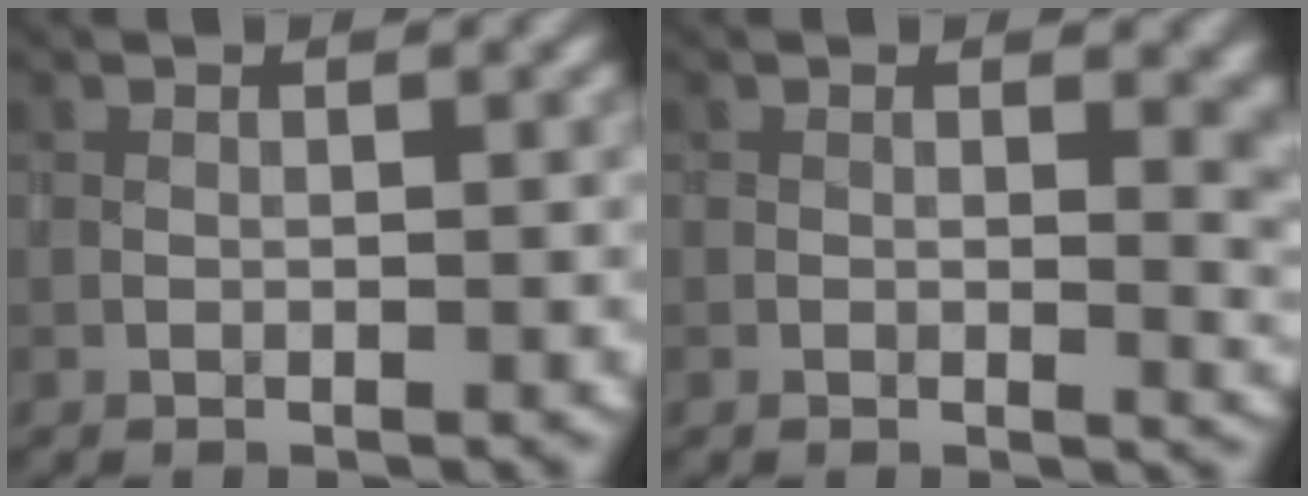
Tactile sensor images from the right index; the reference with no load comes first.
{"total": 4.7, "force": [0.3, 2.5, 4.0], "torque": [-0.047, -0.006, 0.008]}